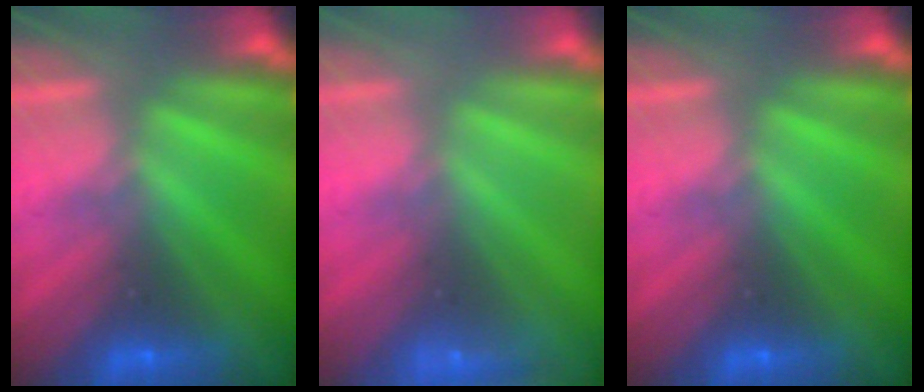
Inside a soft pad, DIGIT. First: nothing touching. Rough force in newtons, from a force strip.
{"total": 2.3}
{"total": 0.0}